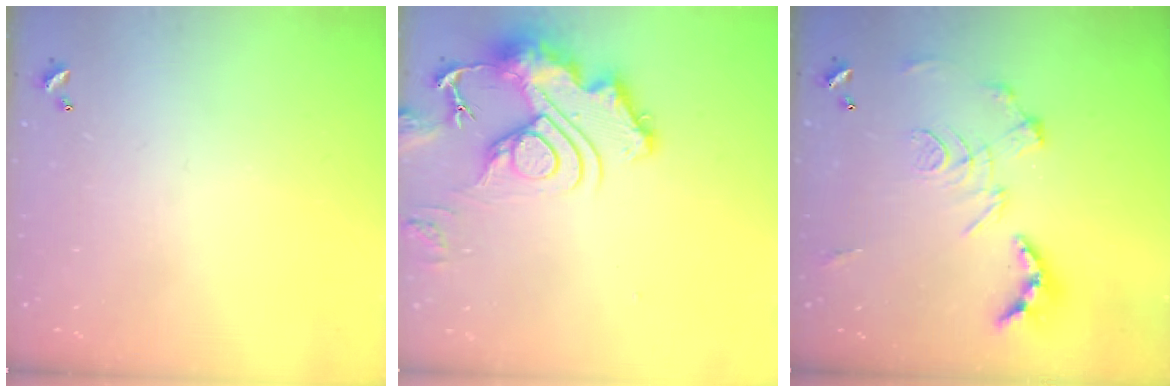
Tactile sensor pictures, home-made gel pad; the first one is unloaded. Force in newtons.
{"total": 16.4, "press": 16.3, "slide": 1.5}
{"total": 2.9, "press": 2.3, "slide": 1.7}